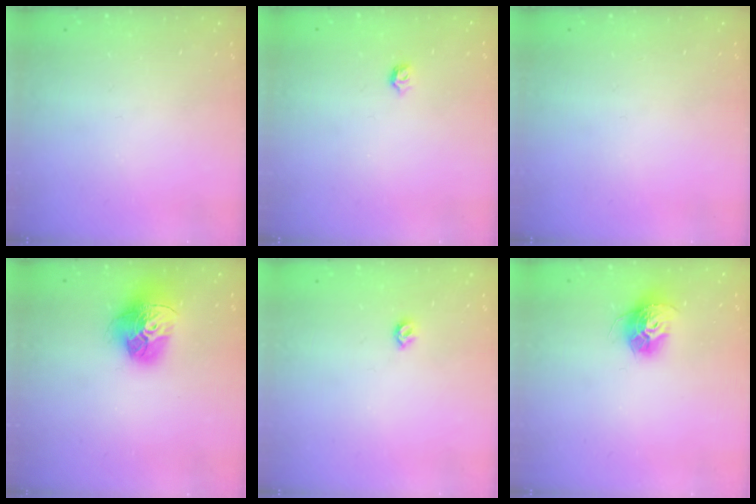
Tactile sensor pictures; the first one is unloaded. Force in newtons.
{"total": 4.0, "press": 3.9, "slide": 0.7}
{"total": 0.0}
{"total": 16.9, "press": 16.8, "slide": 1.7}
{"total": 4.9, "press": 4.8, "slide": 0.8}
{"total": 12.0, "press": 11.9, "slide": 1.1}